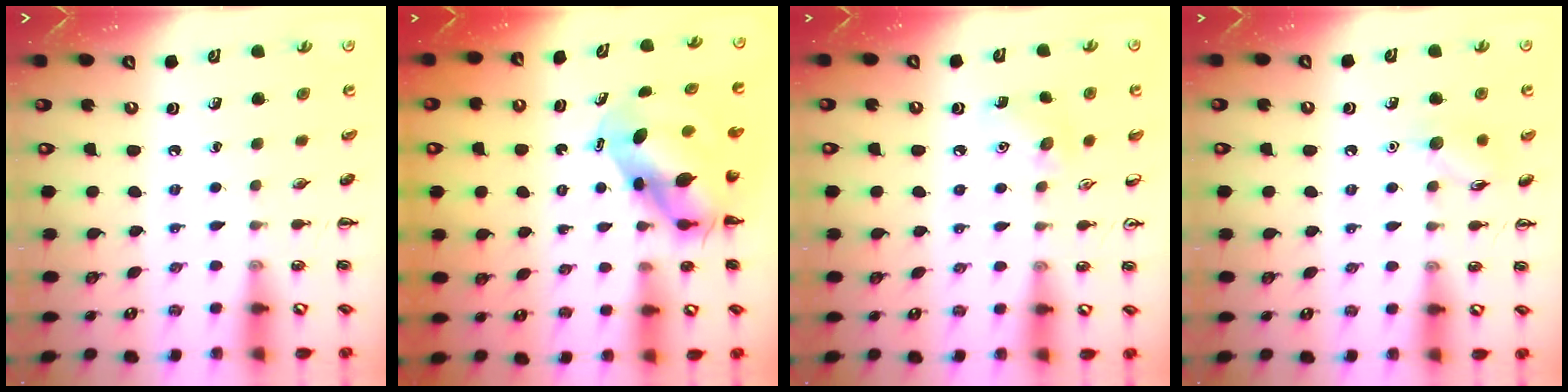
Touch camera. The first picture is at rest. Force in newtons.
{"total": 7.6, "press": 7.3, "slide": 2.0}
{"total": 8.3, "press": 8.2, "slide": 1.7}
{"total": 7.0, "press": 6.9, "slide": 1.3}